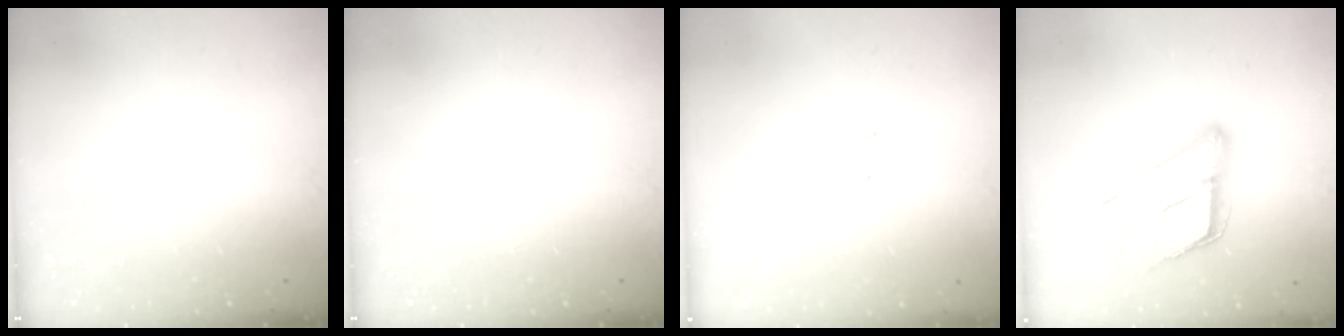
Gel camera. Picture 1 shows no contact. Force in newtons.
{"total": 0.0}
{"total": 7.0, "press": 6.8, "slide": 1.4}
{"total": 21.7, "press": 21.7, "slide": 1.5}